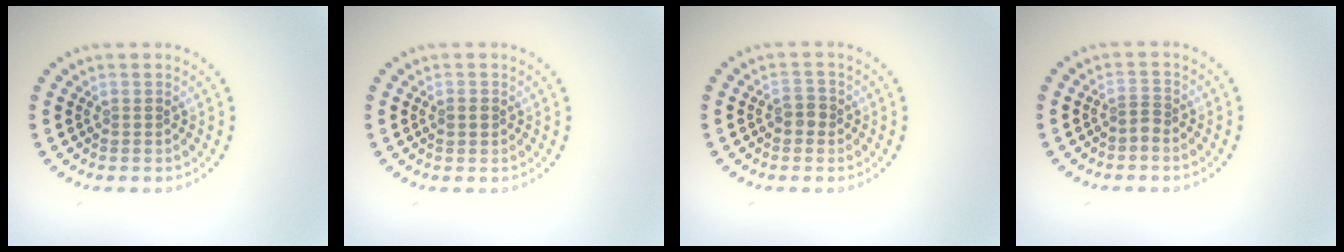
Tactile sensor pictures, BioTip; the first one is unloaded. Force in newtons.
{"total": 1.2, "press": 1.2, "slide": 0.0}
{"total": 1.4, "press": 1.3, "slide": 0.3}
{"total": 1.0, "press": 0.6, "slide": 0.8}